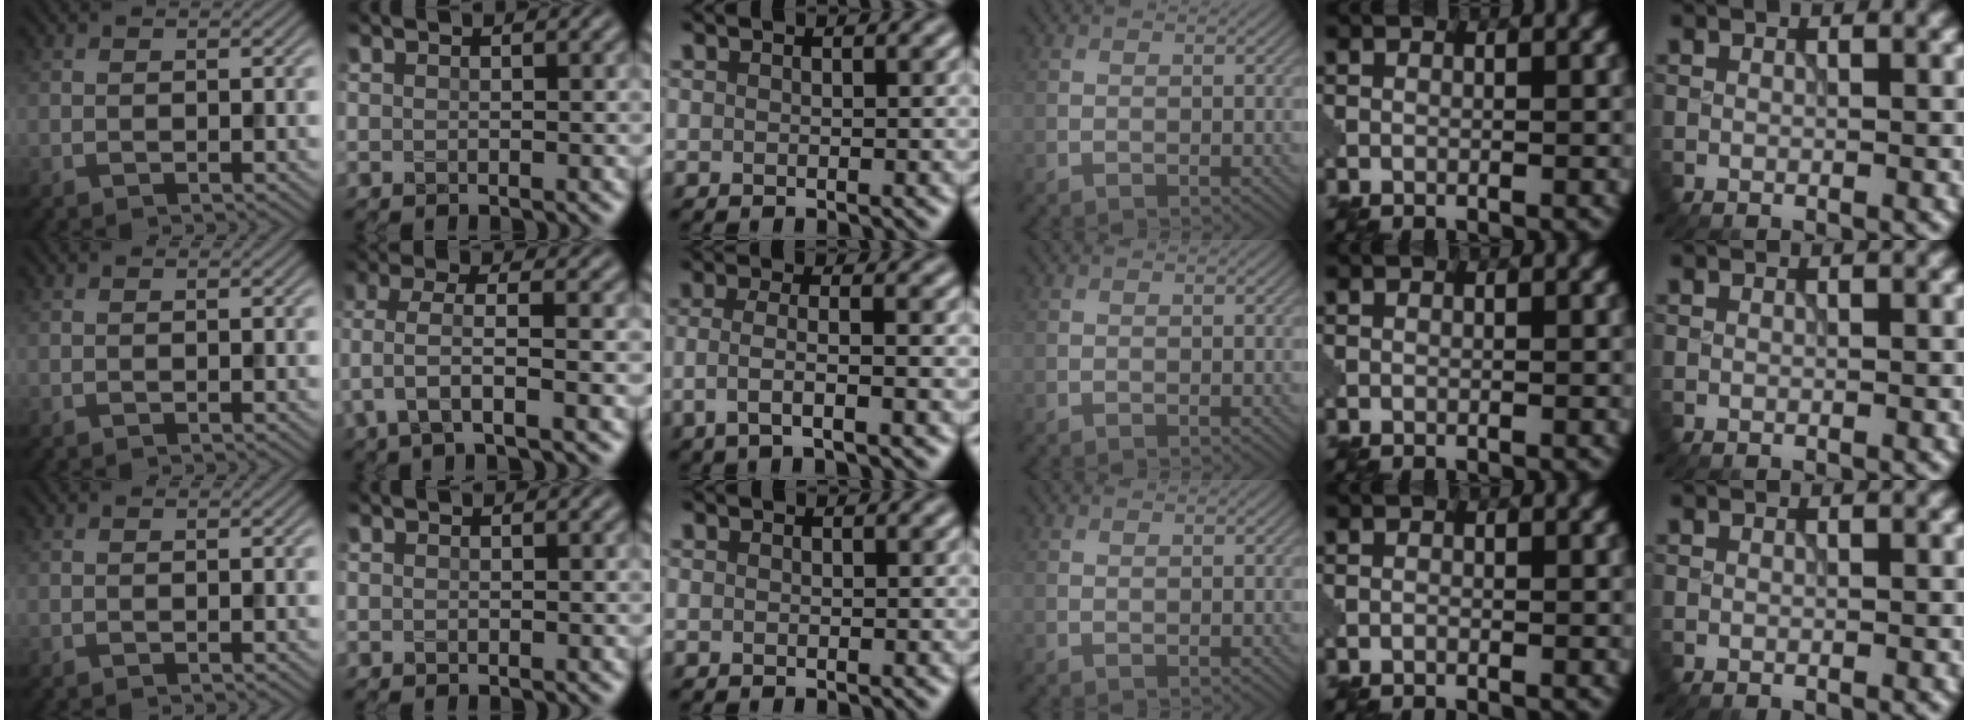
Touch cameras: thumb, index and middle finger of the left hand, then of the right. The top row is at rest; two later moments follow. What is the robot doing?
{"motion": "extract", "object": "pin"}